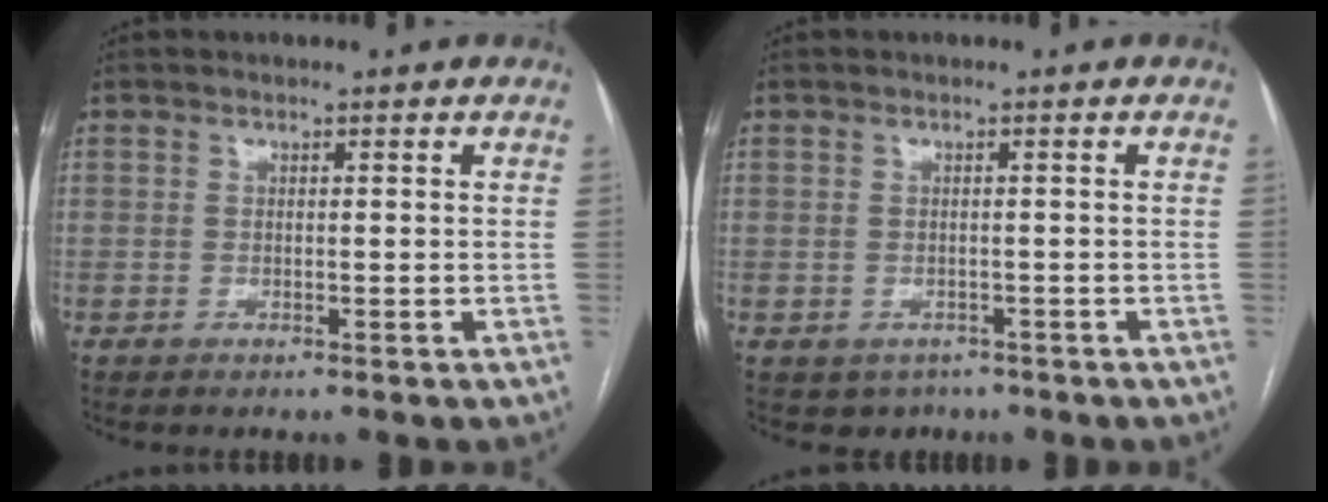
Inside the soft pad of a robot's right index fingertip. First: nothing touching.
{"total": 2.8, "force": [-1.8, 2.0, 0.6], "torque": [-0.004, 0.004, -0.021]}